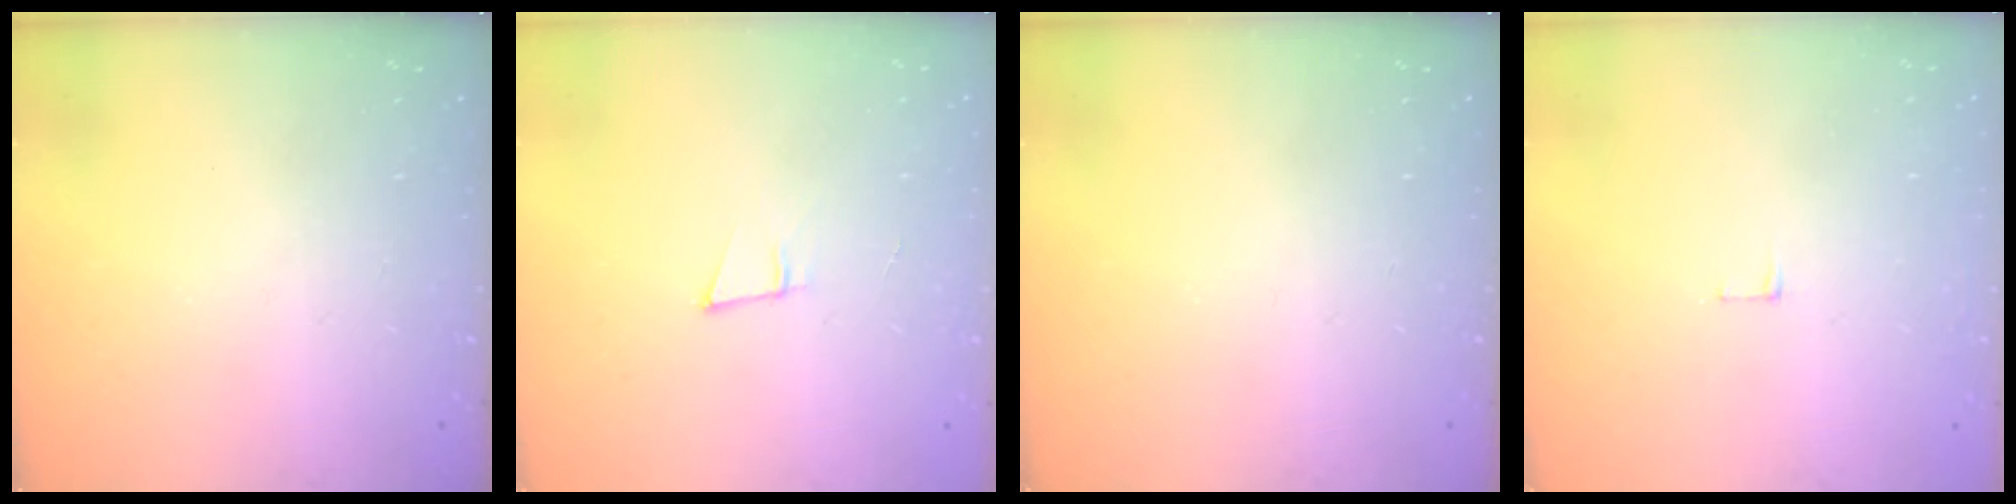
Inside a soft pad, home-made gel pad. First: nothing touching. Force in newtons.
{"total": 5.2, "press": 4.3, "slide": 2.9}
{"total": 0.0}
{"total": 3.8, "press": 3.8, "slide": 0.3}